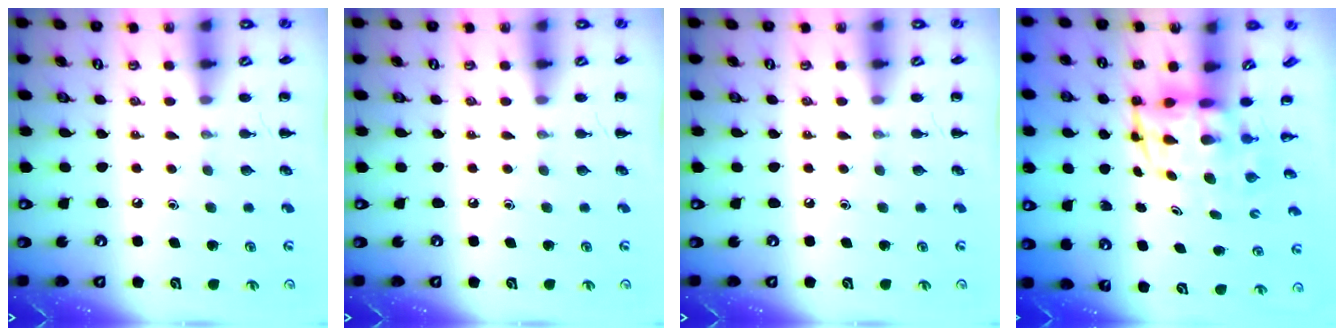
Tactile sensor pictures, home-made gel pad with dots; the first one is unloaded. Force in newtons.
{"total": 0.0}
{"total": 0.0}
{"total": 3.9, "press": 3.6, "slide": 1.4}